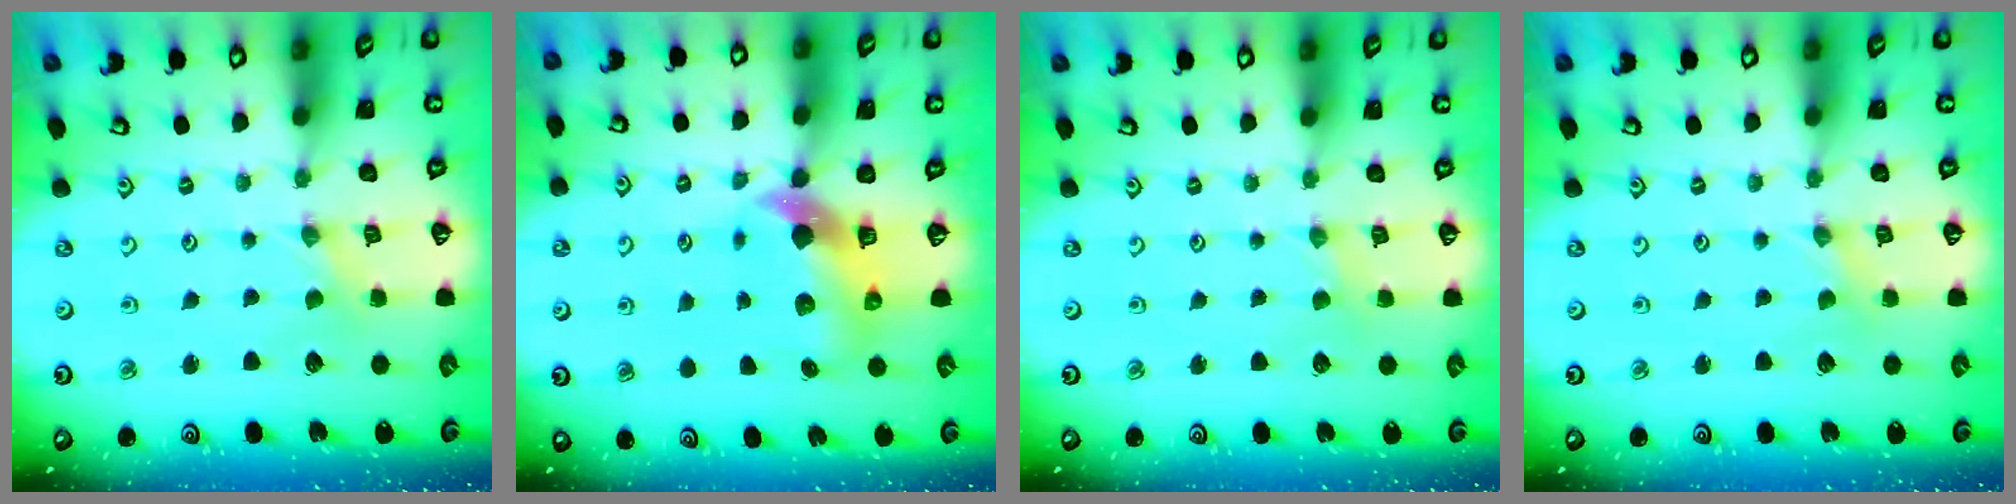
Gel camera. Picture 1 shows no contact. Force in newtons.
{"total": 7.3, "press": 7.1, "slide": 1.3}
{"total": 0.7, "press": 0.7, "slide": 0.2}
{"total": 0.0}